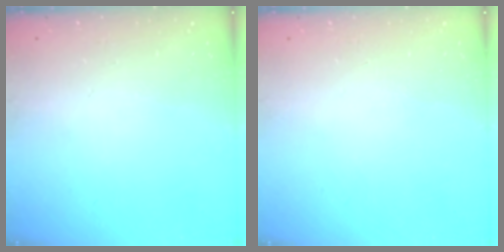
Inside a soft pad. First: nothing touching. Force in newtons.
{"total": 0.0}